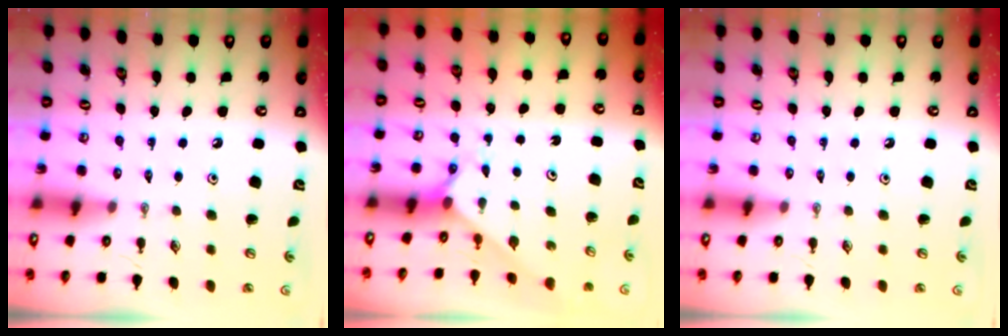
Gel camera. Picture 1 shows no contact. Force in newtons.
{"total": 2.0, "press": 1.9, "slide": 0.2}
{"total": 0.0}